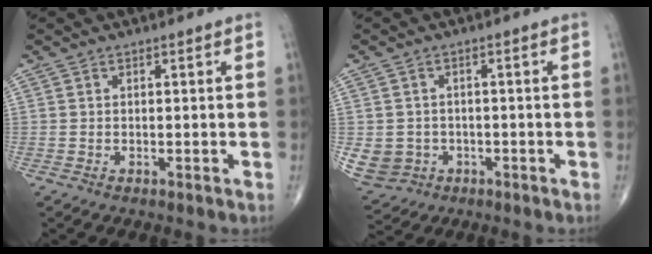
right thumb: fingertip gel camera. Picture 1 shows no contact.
{"total": 7.1, "force": [-1.5, 6.6, 2.2], "torque": [-0.049, 0.010, -0.011]}